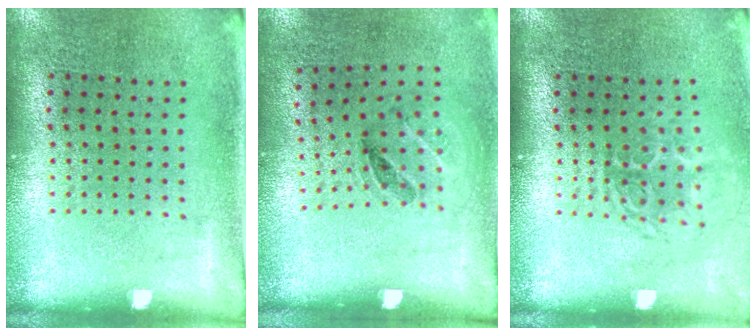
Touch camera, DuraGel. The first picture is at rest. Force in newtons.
{"total": 1.2, "press": 0.8, "slide": 0.9}
{"total": 1.7, "press": 1.2, "slide": 1.2}